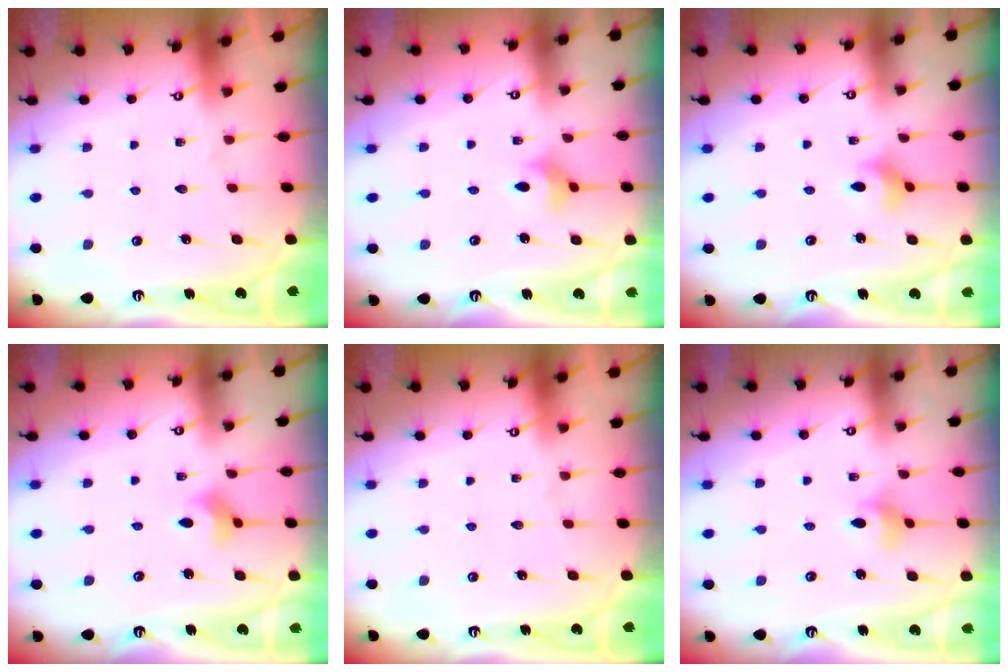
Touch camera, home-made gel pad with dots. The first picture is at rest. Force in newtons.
{"total": 4.1, "press": 4.0, "slide": 0.8}
{"total": 4.0, "press": 3.9, "slide": 0.7}
{"total": 3.2, "press": 3.2, "slide": 0.3}
{"total": 0.0}
{"total": 2.8, "press": 2.8, "slide": 0.3}